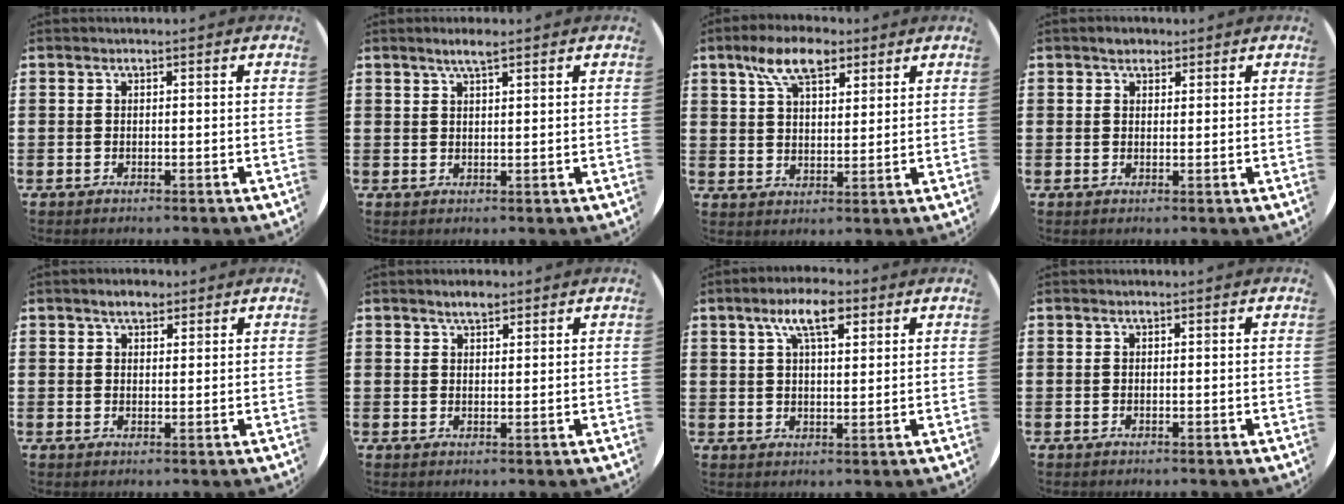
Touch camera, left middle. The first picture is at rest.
{"total": 2.7, "force": [2.1, 0.4, 1.8], "torque": [-0.037, 0.004, 0.036]}
{"total": 7.7, "force": [5.1, 3.6, 4.5], "torque": [-0.087, -0.002, 0.091]}
{"total": 1.6, "force": [1.4, 0.7, 0.2], "torque": [0.002, 0.000, 0.026]}
{"total": 2.5, "force": [2.0, 1.1, 1.0], "torque": [-0.006, -0.003, 0.034]}
{"total": 2.2, "force": [1.9, 0.7, 0.8], "torque": [-0.010, -0.001, 0.034]}
{"total": 7.0, "force": [4.2, 2.6, 5.0], "torque": [-0.093, 0.000, 0.070]}
{"total": 0.0}